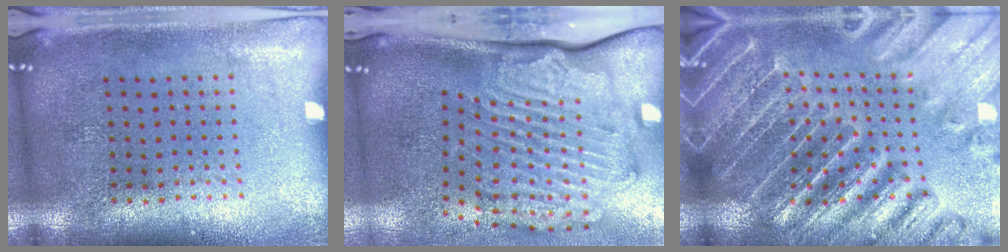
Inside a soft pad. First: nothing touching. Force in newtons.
{"total": 2.8, "press": 2.2, "slide": 1.7}
{"total": 4.4, "press": 4.0, "slide": 1.6}